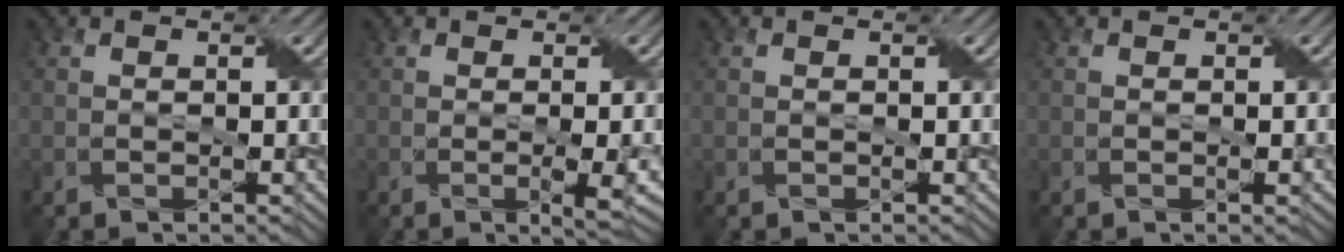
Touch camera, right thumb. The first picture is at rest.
{"total": 2.8, "force": [-0.3, 0.4, 2.7], "torque": [-0.049, 0.000, -0.003]}
{"total": 0.0}
{"total": 0.6, "force": [0.0, 0.0, 0.6], "torque": [-0.009, 0.001, -0.001]}